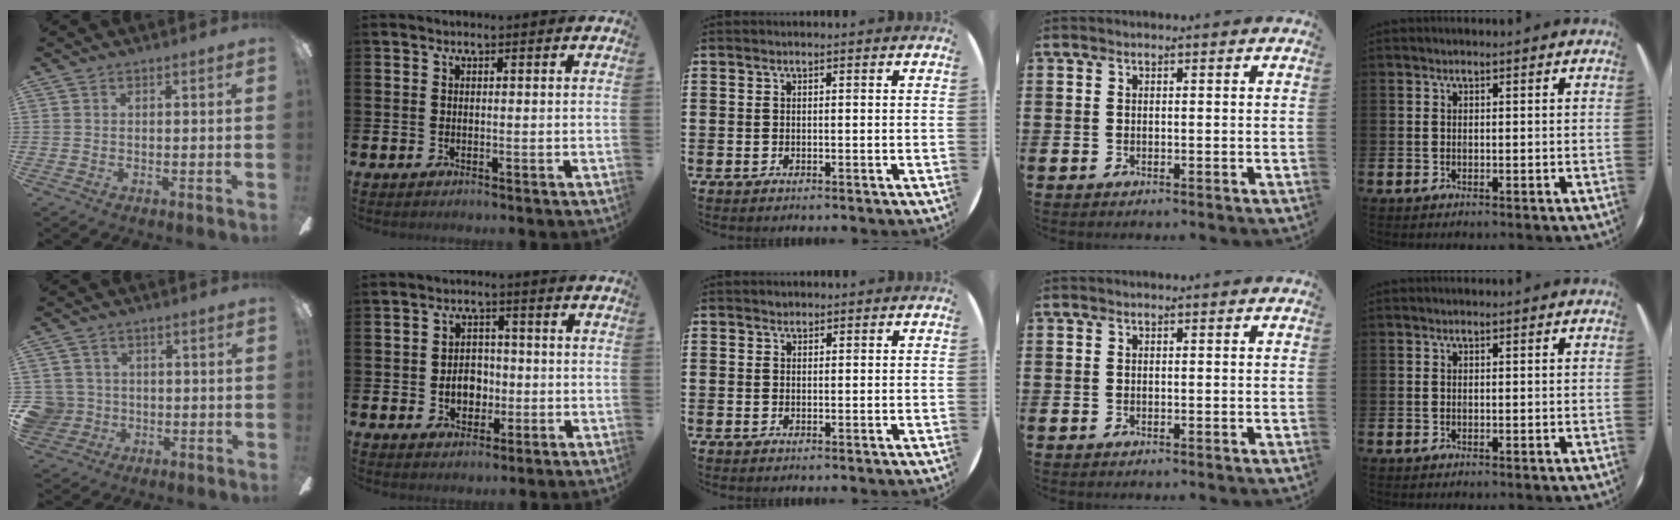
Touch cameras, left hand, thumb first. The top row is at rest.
{"thumb": {"total": 6.9, "force": [-0.5, 6.7, 1.6], "torque": [-0.063, 0.012, -0.006]}, "index": {"total": 4.4, "force": [-0.8, 3.5, 2.5], "torque": [-0.034, 0.000, -0.023]}, "middle": {"total": 0.7, "force": [0.6, 0.3, 0.0], "torque": [-0.001, 0.002, 0.012]}}